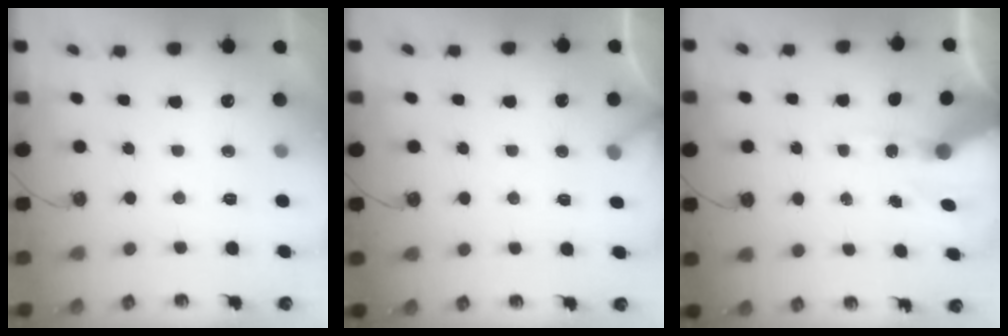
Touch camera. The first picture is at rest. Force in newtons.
{"total": 2.9, "press": 2.9, "slide": 0.2}
{"total": 11.0, "press": 10.9, "slide": 1.6}